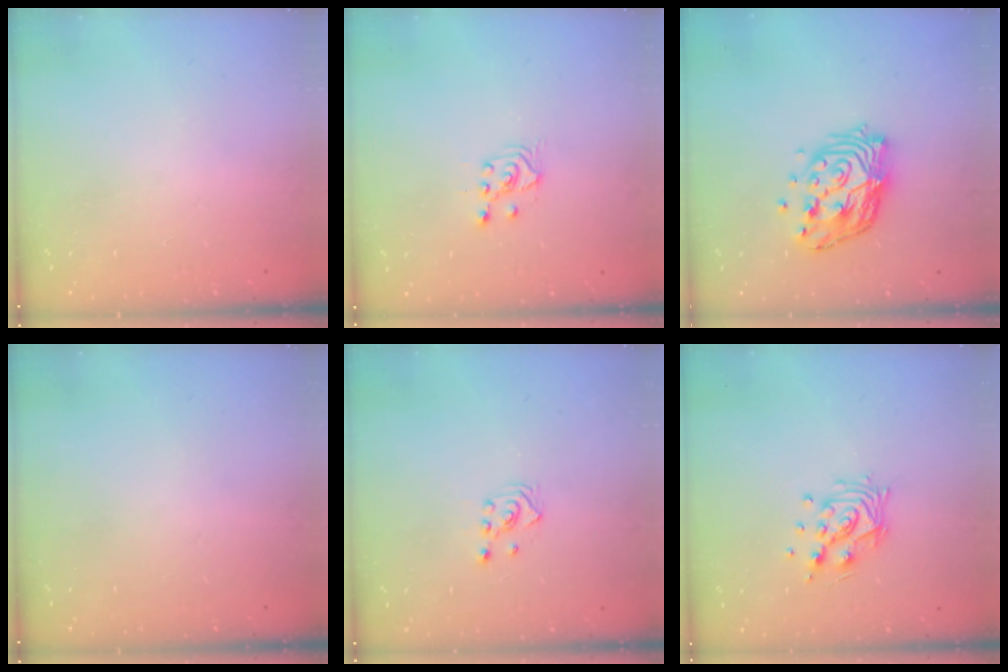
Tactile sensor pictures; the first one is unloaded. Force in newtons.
{"total": 2.5, "press": 2.4, "slide": 0.7}
{"total": 14.3, "press": 14.2, "slide": 1.2}
{"total": 0.0}
{"total": 2.6, "press": 2.4, "slide": 0.9}
{"total": 10.9, "press": 10.8, "slide": 0.9}